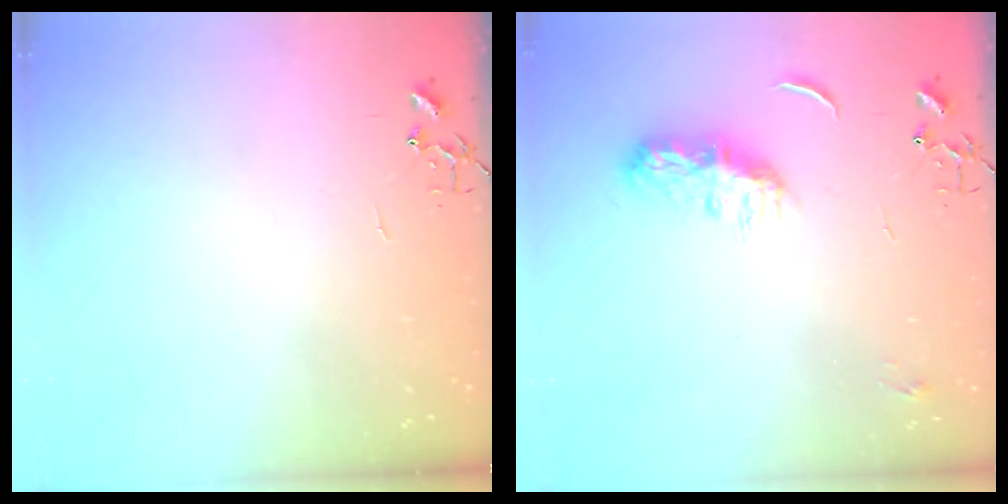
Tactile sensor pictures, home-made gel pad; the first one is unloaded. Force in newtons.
{"total": 9.4, "press": 9.4, "slide": 0.3}